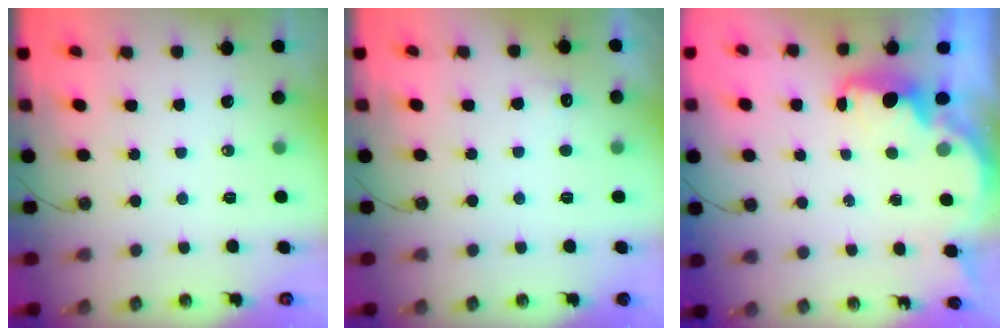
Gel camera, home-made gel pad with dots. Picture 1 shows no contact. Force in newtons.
{"total": 3.9, "press": 3.7, "slide": 1.2}
{"total": 2.1, "press": 2.1, "slide": 0.5}